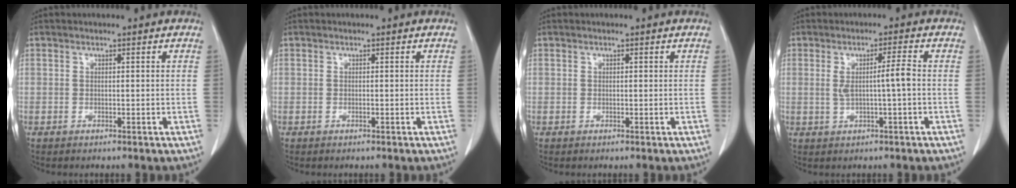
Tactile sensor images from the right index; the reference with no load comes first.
{"total": 0.0}
{"total": 0.0}
{"total": 4.0, "force": [0.0, -0.3, 4.0], "torque": [-0.073, 0.003, 0.005]}